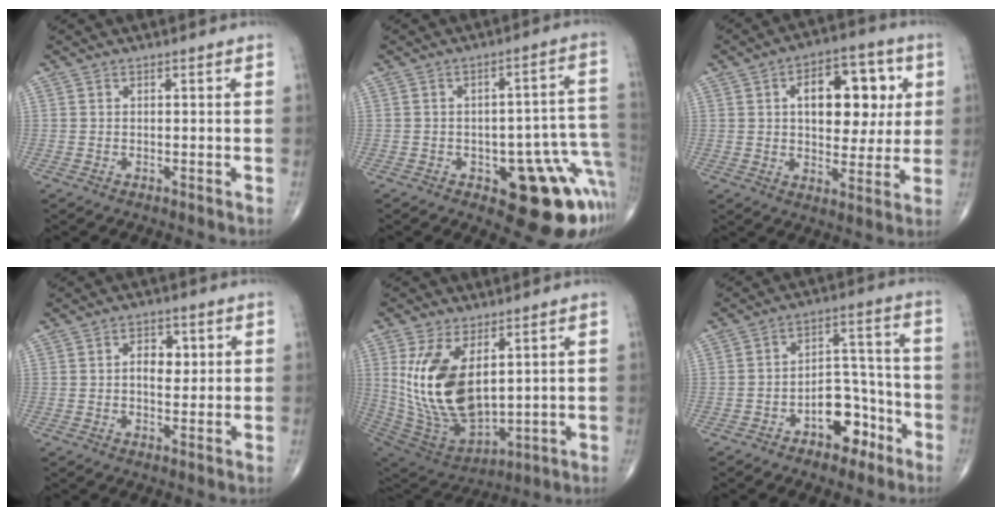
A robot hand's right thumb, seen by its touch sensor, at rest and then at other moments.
{"total": 16.7, "force": [-5.8, 6.8, 14.1], "torque": [-0.095, 0.044, -0.055]}
{"total": 15.8, "force": [3.5, 9.0, 12.5], "torque": [-0.132, 0.006, 0.051]}
{"total": 5.0, "force": [0.9, 3.2, 3.8], "torque": [-0.039, 0.000, 0.011]}
{"total": 18.8, "force": [4.3, 10.0, 15.2], "torque": [-0.289, -0.026, 0.107]}
{"total": 10.0, "force": [-5.1, 6.0, 6.1], "torque": [-0.060, 0.059, -0.076]}